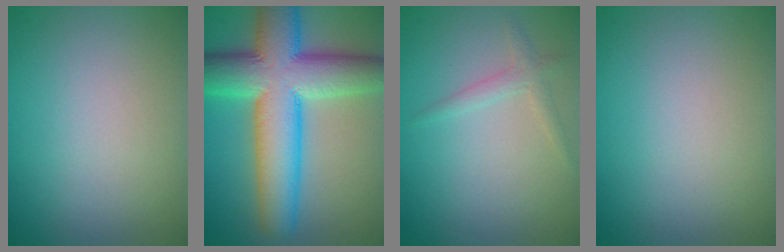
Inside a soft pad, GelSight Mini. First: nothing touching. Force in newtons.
{"total": 12.2, "press": 12.2, "slide": 0.4}
{"total": 1.5, "press": 1.5, "slide": 0.1}
{"total": 0.0}